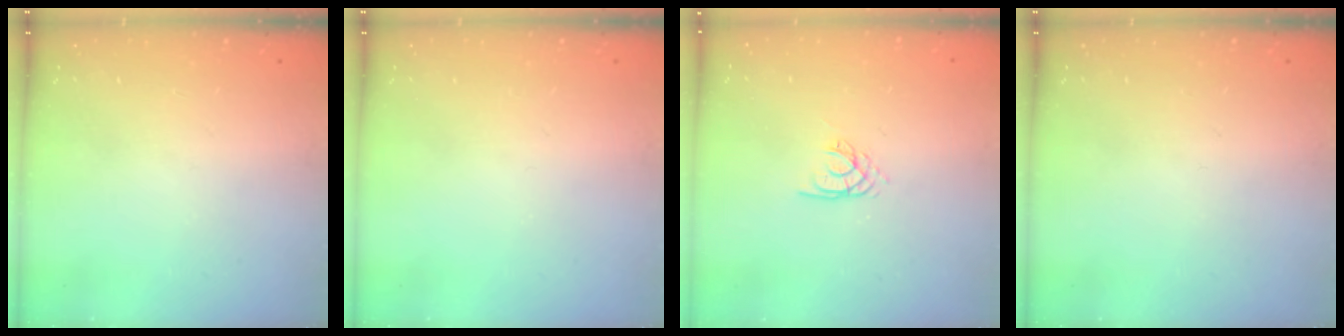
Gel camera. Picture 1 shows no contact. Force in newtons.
{"total": 0.0}
{"total": 1.8, "press": 1.8, "slide": 0.2}
{"total": 0.0}